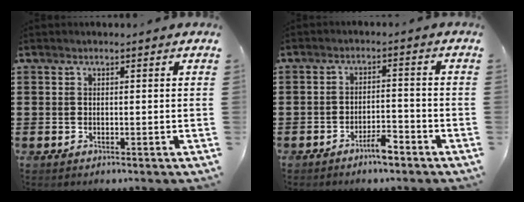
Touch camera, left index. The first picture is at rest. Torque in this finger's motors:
{"motor_torque": [0.41, 0.41, 0.10, 0.03]}